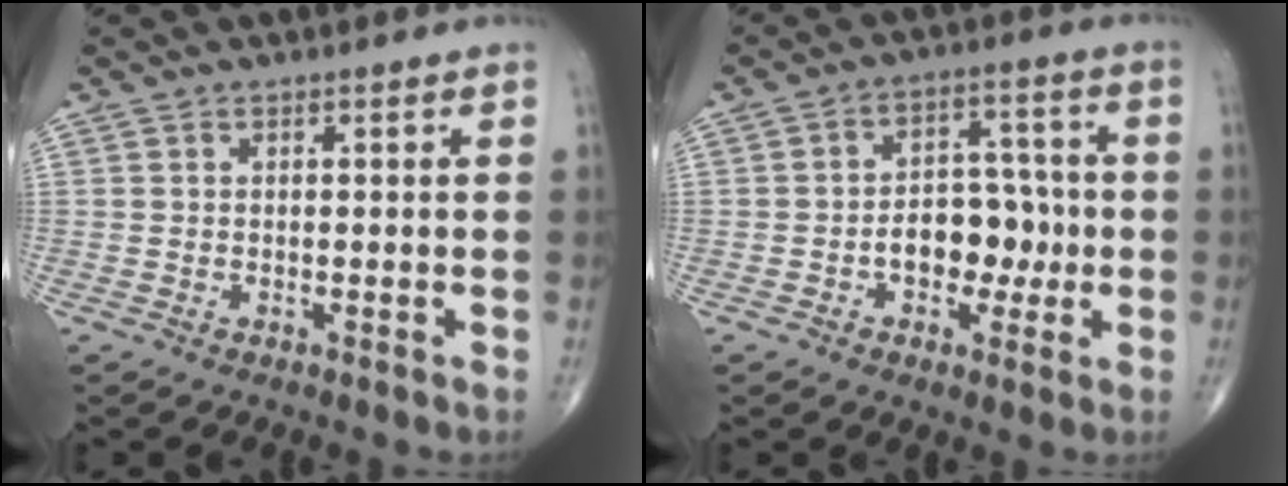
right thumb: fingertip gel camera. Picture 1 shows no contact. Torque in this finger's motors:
{"motor_torque": [0.20, 0.11, 0.89, -0.03, 0.05]}